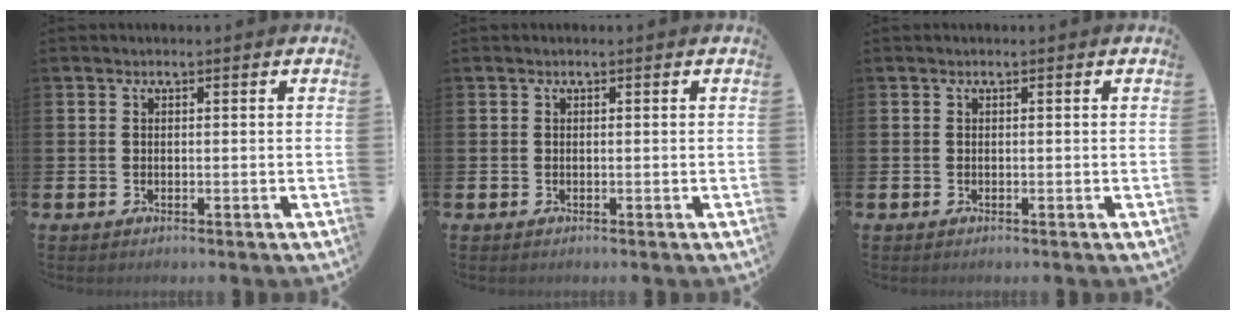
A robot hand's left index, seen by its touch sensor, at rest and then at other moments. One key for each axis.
{"total": 0.0}
{"total": 0.0}